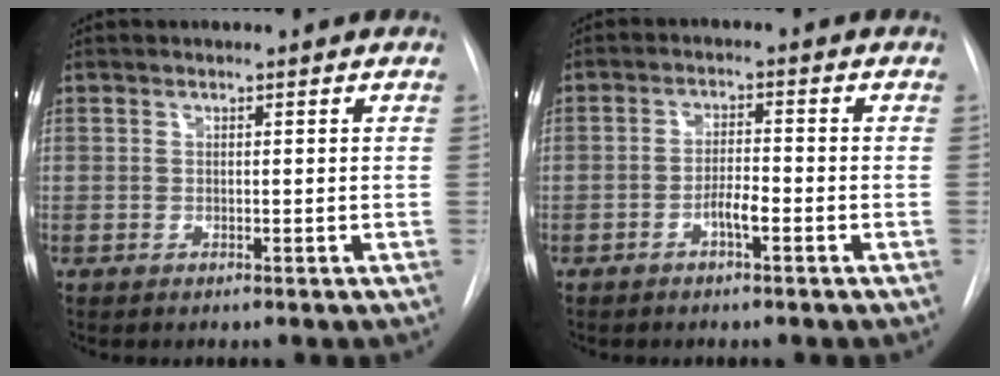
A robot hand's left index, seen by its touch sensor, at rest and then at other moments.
{"total": 3.0, "force": [-1.5, 0.5, 2.5], "torque": [-0.043, 0.003, -0.028]}